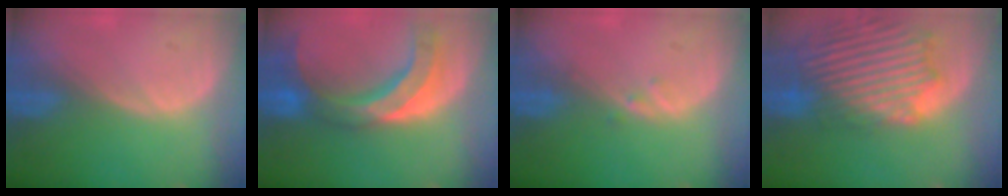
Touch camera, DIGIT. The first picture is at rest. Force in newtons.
{"total": 10.8, "press": 9.4, "slide": 5.3}
{"total": 0.8, "press": 0.8, "slide": 0.1}
{"total": 14.5, "press": 12.4, "slide": 7.6}